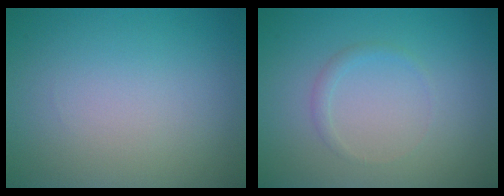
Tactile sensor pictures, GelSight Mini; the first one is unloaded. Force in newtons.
{"total": 0.9, "press": 0.9, "slide": 0.1}